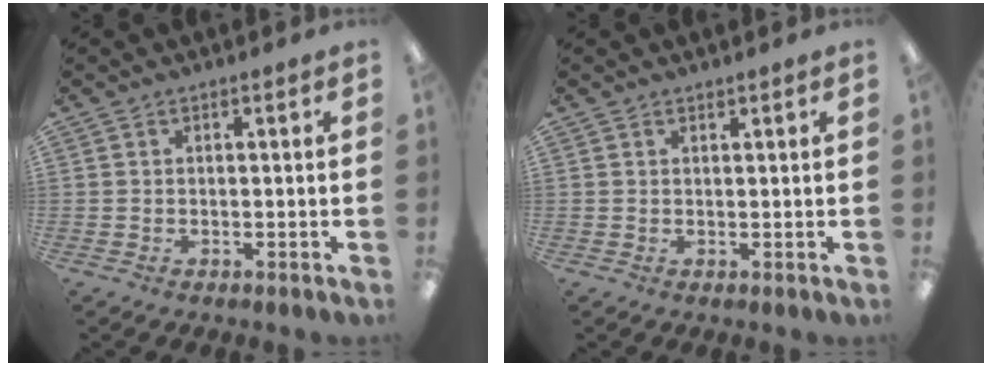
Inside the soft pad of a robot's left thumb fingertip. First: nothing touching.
{"total": 0.7, "force": [0.7, 0.2, 0.0], "torque": [-0.001, 0.001, 0.013]}